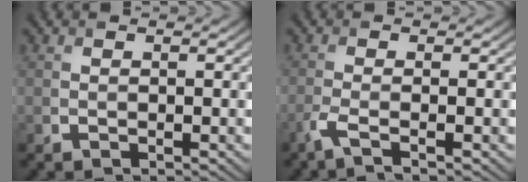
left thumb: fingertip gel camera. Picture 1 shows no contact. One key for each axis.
{"total": 2.5, "fx": -1.5, "fy": 0.3, "fz": 2.0, "tx": -0.040, "ty": 0.000, "tz": -0.047}